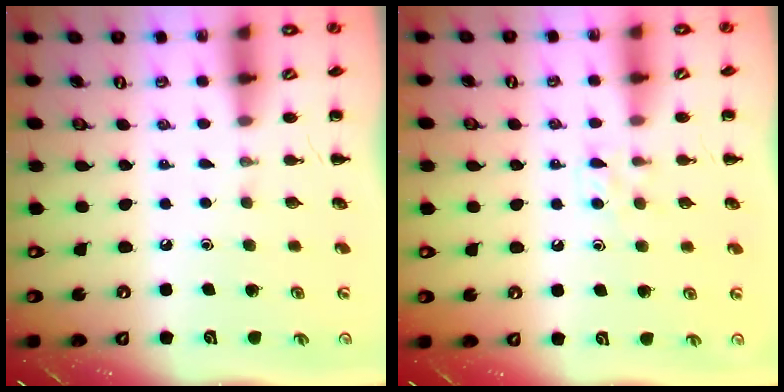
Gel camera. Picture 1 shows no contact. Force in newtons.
{"total": 3.7, "press": 3.5, "slide": 1.2}